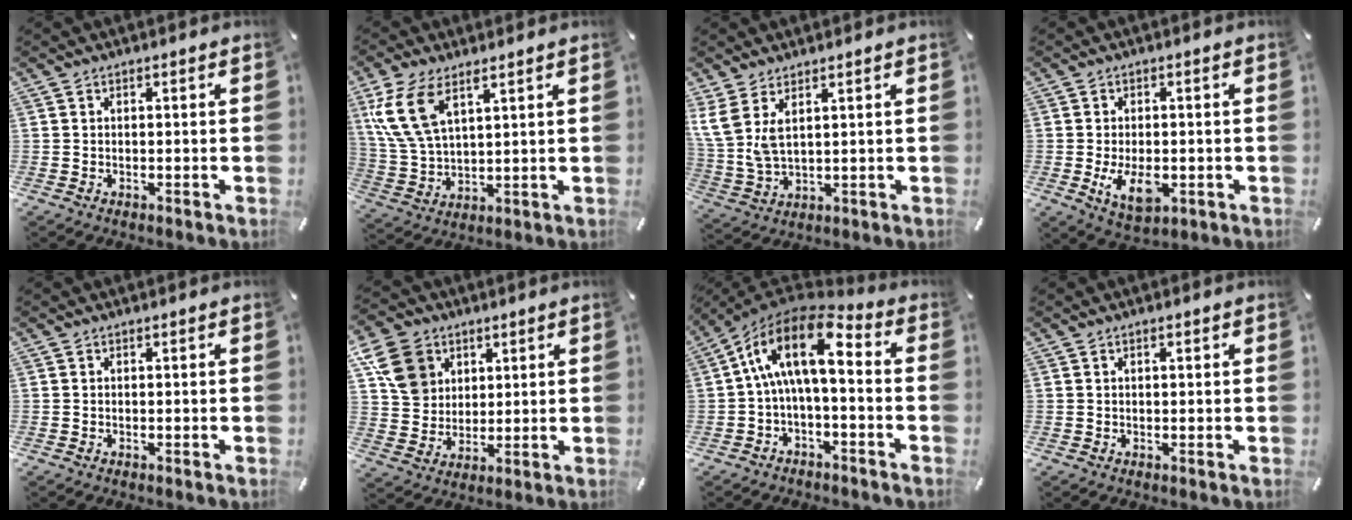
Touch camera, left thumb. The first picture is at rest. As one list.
[{"total": 11.2, "force": [6.1, 5.8, 7.5], "torque": [-0.185, -0.014, 0.112]}, {"total": 7.3, "force": [4.0, 3.2, 5.2], "torque": [-0.137, -0.020, 0.071]}, {"total": 7.8, "force": [-1.7, 4.5, 6.1], "torque": [-0.124, -0.010, -0.033]}, {"total": 0.0}, {"total": 11.1, "force": [4.6, 9.3, 3.8], "torque": [-0.078, -0.011, 0.094]}, {"total": 15.6, "force": [2.0, 7.3, 13.7], "torque": [-0.270, 0.000, 0.030]}, {"total": 0.9, "force": [0.3, 0.3, 0.7], "torque": [-0.014, 0.003, 0.005]}]